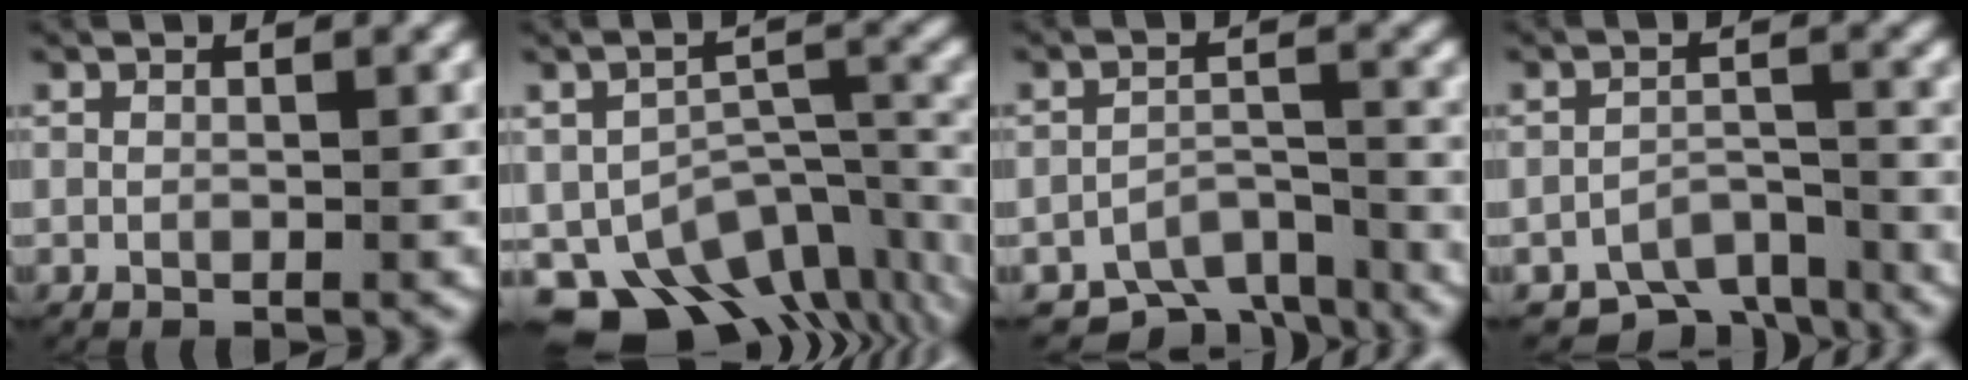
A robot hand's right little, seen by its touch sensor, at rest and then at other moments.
{"total": 12.7, "force": [-7.4, 8.2, 6.3], "torque": [-0.095, -0.023, -0.115]}
{"total": 6.2, "force": [-4.9, 3.2, 2.2], "torque": [-0.030, -0.010, -0.084]}
{"total": 5.7, "force": [-4.6, 2.7, 1.9], "torque": [-0.019, -0.009, -0.080]}